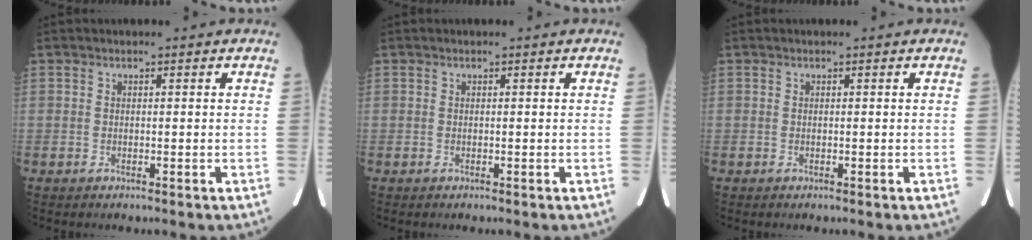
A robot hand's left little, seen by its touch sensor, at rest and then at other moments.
{"total": 0.0}
{"total": 0.0}